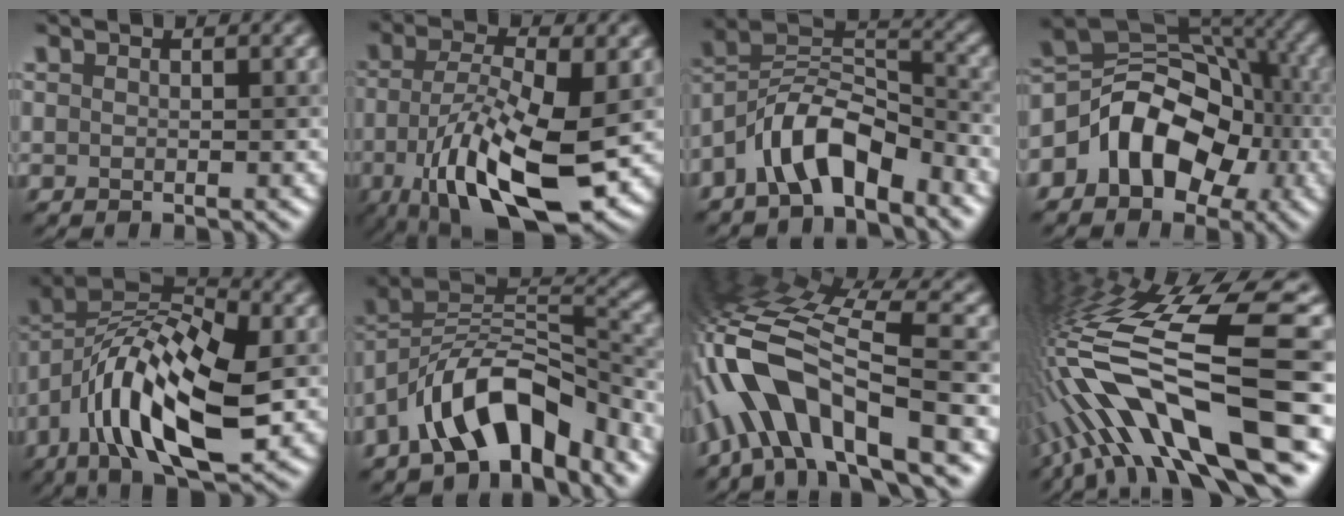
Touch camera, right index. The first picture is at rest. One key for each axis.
{"total": 12.3, "fx": -3.9, "fy": 4.3, "fz": 10.9, "tx": -0.208, "ty": -0.009, "tz": -0.068}
{"total": 7.2, "fx": -4.6, "fy": 3.0, "fz": 4.6, "tx": -0.066, "ty": 0.016, "tz": -0.091}
{"total": 8.2, "fx": -2.7, "fy": 5.9, "fz": 4.9, "tx": -0.056, "ty": 0.022, "tz": -0.056}
{"total": 12.3, "fx": -2.9, "fy": 5.5, "fz": 10.6, "tx": -0.174, "ty": 0.022, "tz": -0.058}
{"total": 9.1, "fx": -5.4, "fy": 4.3, "fz": 5.9, "tx": -0.073, "ty": 0.016, "tz": -0.101}
{"total": 11.3, "fx": -4.6, "fy": 3.6, "fz": 9.7, "tx": -0.176, "ty": 0.030, "tz": -0.084}
{"total": 14.7, "fx": -4.7, "fy": 3.2, "fz": 13.5, "tx": -0.243, "ty": 0.027, "tz": -0.063}